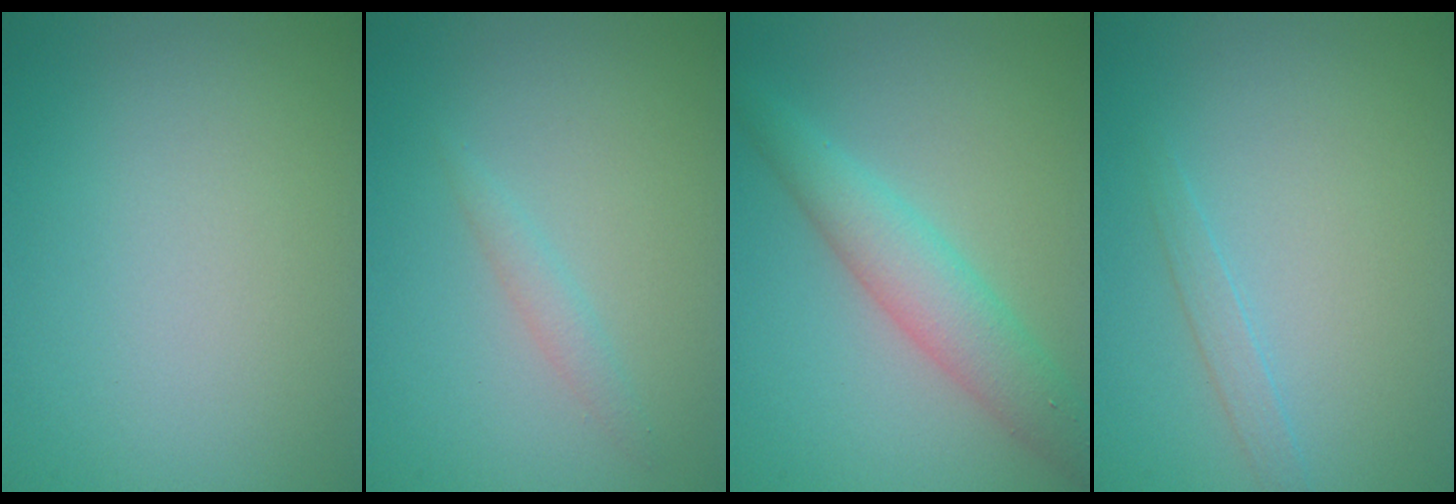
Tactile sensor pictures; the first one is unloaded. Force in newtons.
{"total": 1.1, "press": 1.1, "slide": 0.1}
{"total": 4.4, "press": 4.4, "slide": 0.3}
{"total": 1.1, "press": 1.1, "slide": 0.1}